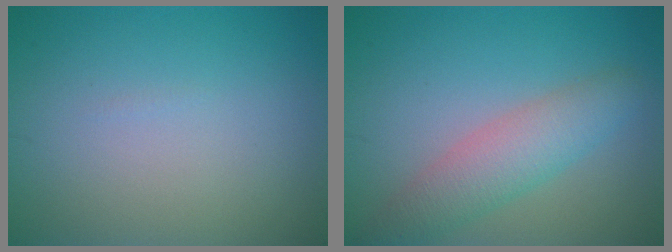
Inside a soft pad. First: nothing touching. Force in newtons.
{"total": 4.0, "press": 4.0, "slide": 0.1}